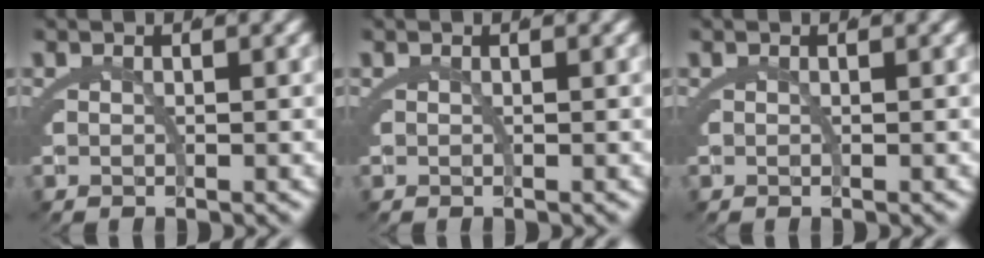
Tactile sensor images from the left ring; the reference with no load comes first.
{"total": 0.0}
{"total": 0.0}